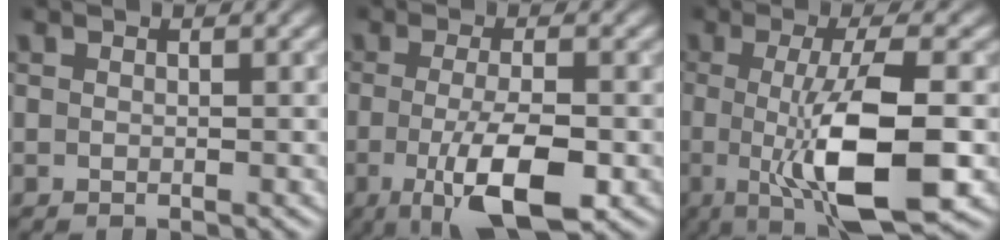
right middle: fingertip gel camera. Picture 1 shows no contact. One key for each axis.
{"total": 7.1, "fx": -2.0, "fy": 2.1, "fz": 6.4, "tx": -0.114, "ty": -0.009, "tz": -0.032}
{"total": 10.0, "fx": -1.4, "fy": 2.6, "fz": 9.5, "tx": -0.145, "ty": -0.015, "tz": -0.021}